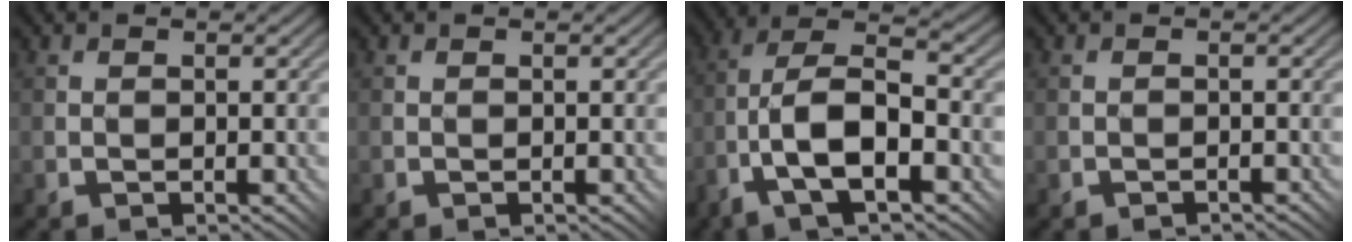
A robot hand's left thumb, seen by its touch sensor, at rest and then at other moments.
{"total": 0.0}
{"total": 11.4, "force": [-4.0, 4.5, 9.7], "torque": [-0.200, 0.000, -0.072]}
{"total": 0.6, "force": [-0.5, -0.2, -0.2], "torque": [0.003, 0.005, -0.012]}